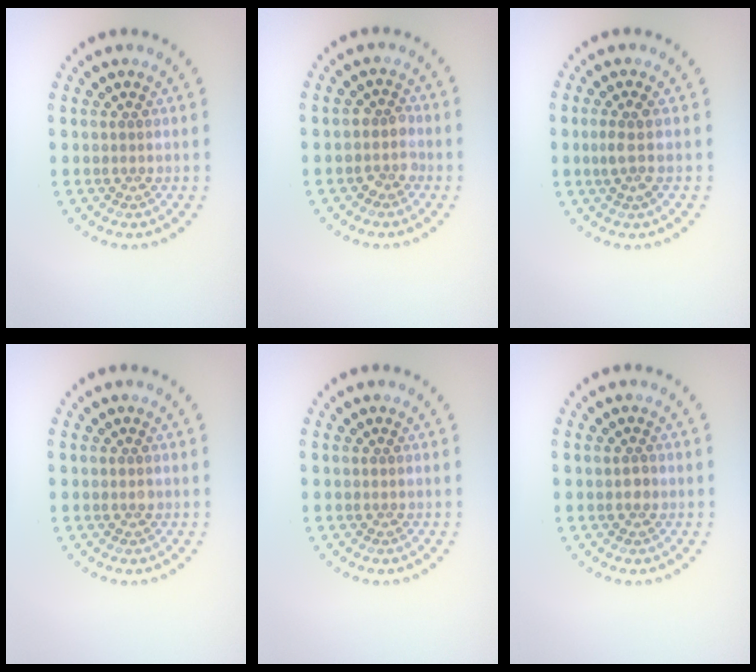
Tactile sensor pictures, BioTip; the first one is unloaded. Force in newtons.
{"total": 1.7, "press": 1.5, "slide": 0.8}
{"total": 1.7, "press": 1.4, "slide": 1.0}
{"total": 0.5, "press": 0.5, "slide": 0.1}
{"total": 0.0}
{"total": 0.9, "press": 0.9, "slide": 0.2}